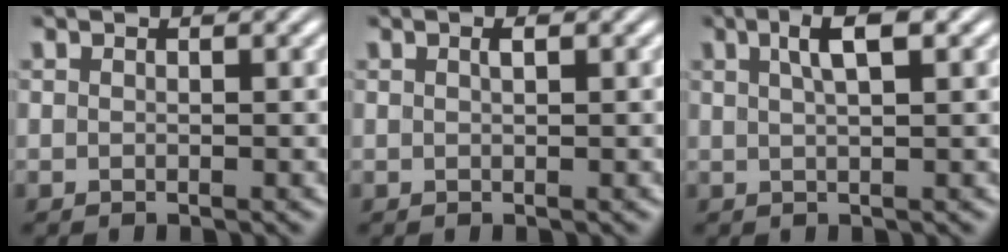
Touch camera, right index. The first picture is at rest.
{"total": 0.6, "force": [0.1, 0.0, 0.6], "torque": [-0.006, 0.000, 0.002]}
{"total": 3.2, "force": [1.4, 0.5, 2.9], "torque": [-0.045, 0.010, 0.024]}